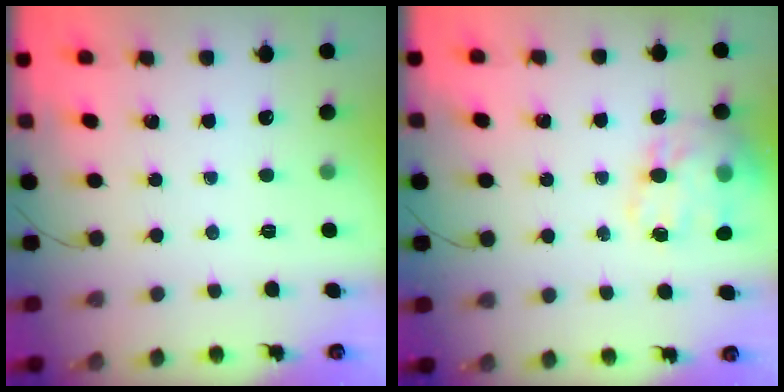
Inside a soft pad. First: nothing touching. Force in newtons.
{"total": 17.8, "press": 17.4, "slide": 3.9}